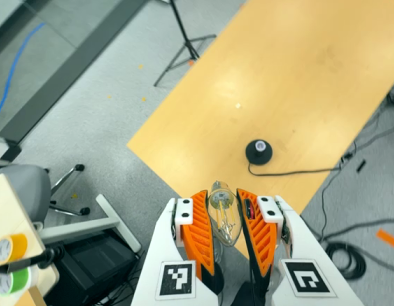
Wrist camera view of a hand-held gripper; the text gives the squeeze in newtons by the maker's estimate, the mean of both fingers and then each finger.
{"total": 21.3, "left": 23.0, "right": 19.5}